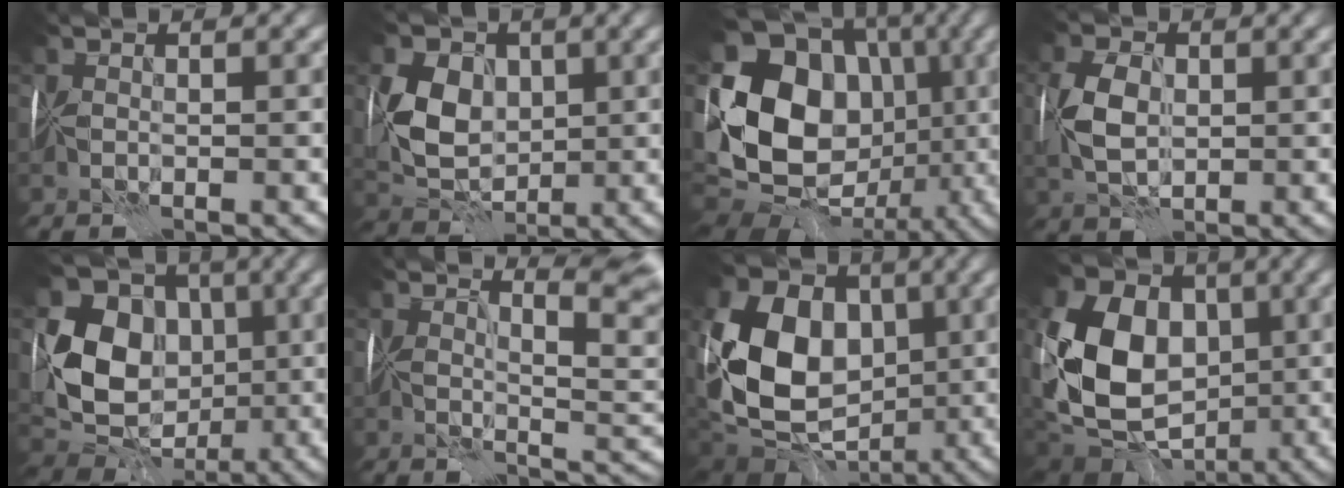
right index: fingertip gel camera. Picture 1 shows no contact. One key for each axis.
{"total": 4.3, "fx": 0.3, "fy": 3.3, "fz": 2.8, "tx": -0.060, "ty": -0.012, "tz": 0.004}
{"total": 14.4, "fx": -0.4, "fy": 11.7, "fz": 8.4, "tx": -0.152, "ty": -0.014, "tz": -0.006}
{"total": 3.5, "fx": -0.5, "fy": 2.2, "fz": 2.7, "tx": -0.069, "ty": -0.004, "tz": -0.010}
{"total": 8.2, "fx": -0.3, "fy": 6.7, "fz": 4.6, "tx": -0.086, "ty": -0.023, "tz": -0.010}
{"total": 6.2, "fx": 3.5, "fy": 1.0, "fz": 5.1, "tx": -0.028, "ty": 0.011, "tz": 0.042}
{"total": 10.9, "fx": -0.9, "fy": 8.3, "fz": 7.1, "tx": -0.131, "ty": -0.014, "tz": -0.032}
{"total": 11.1, "fx": -1.2, "fy": 8.5, "fz": 7.1, "tx": -0.143, "ty": -0.013, "tz": -0.037}